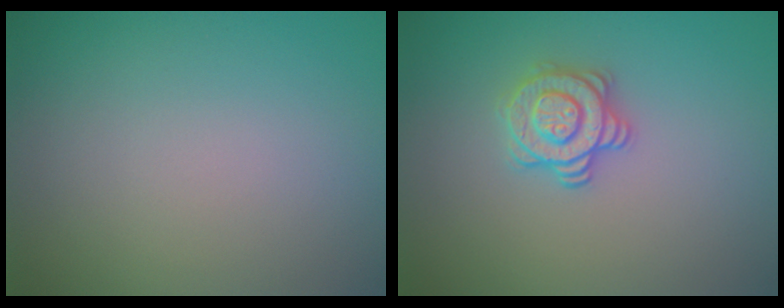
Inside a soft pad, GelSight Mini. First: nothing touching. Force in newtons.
{"total": 2.8, "press": 2.7, "slide": 0.9}